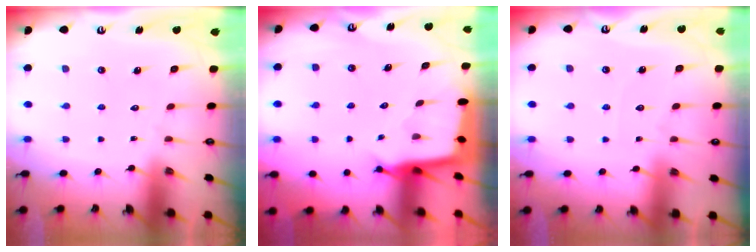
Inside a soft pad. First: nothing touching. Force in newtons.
{"total": 2.5, "press": 2.5, "slide": 0.1}
{"total": 2.7, "press": 2.7, "slide": 0.4}